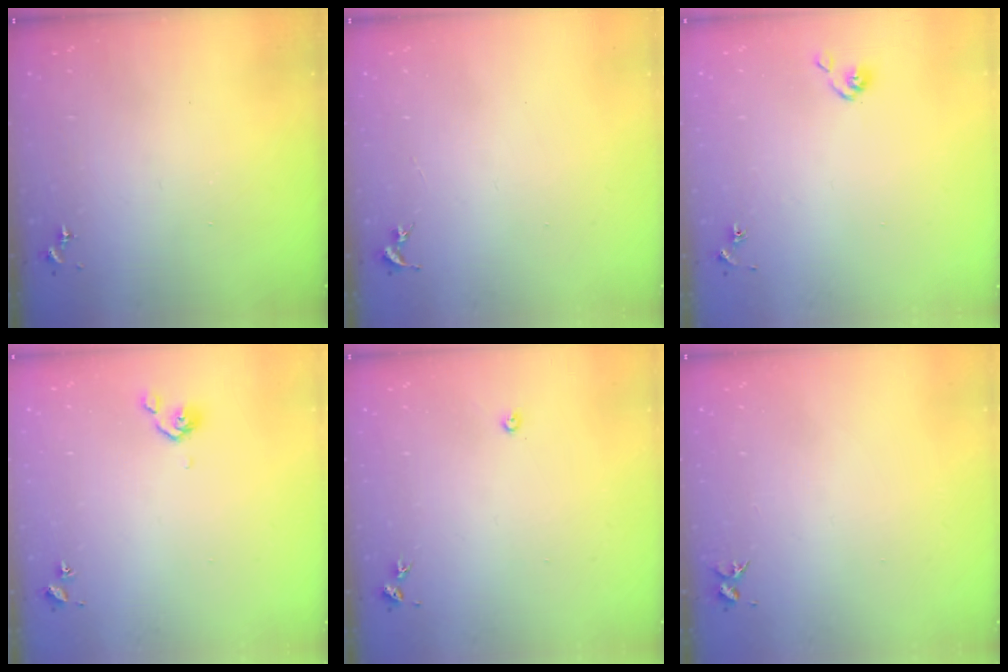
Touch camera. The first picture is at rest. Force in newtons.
{"total": 0.0}
{"total": 5.5, "press": 5.4, "slide": 0.5}
{"total": 5.0, "press": 4.9, "slide": 1.2}
{"total": 2.2, "press": 2.2, "slide": 0.3}
{"total": 3.3, "press": 3.3, "slide": 0.4}